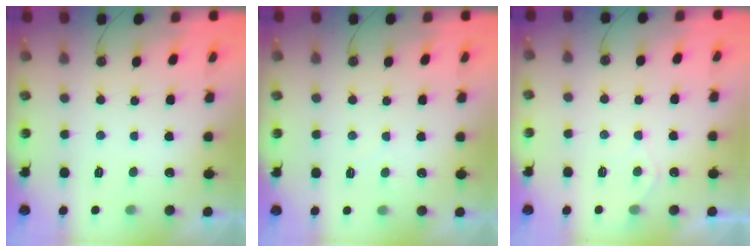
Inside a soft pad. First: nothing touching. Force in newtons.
{"total": 4.7, "press": 4.7, "slide": 0.5}
{"total": 5.5, "press": 5.5, "slide": 0.6}